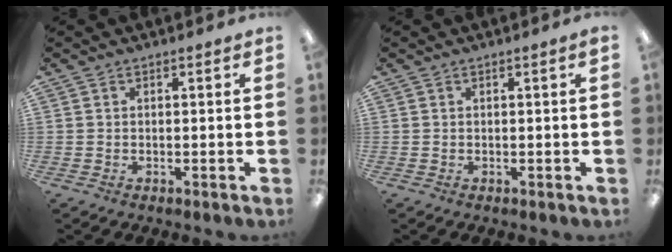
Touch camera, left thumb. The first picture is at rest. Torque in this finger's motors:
{"motor_torque": [-0.09, -0.08, 0.02, 0.00, 0.00]}